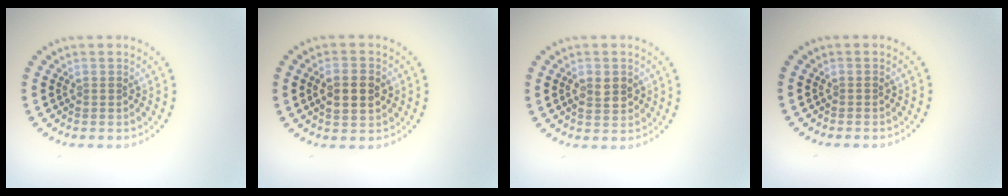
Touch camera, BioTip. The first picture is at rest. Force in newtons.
{"total": 3.0, "press": 3.0, "slide": 0.2}
{"total": 2.3, "press": 2.3, "slide": 0.1}
{"total": 0.0}